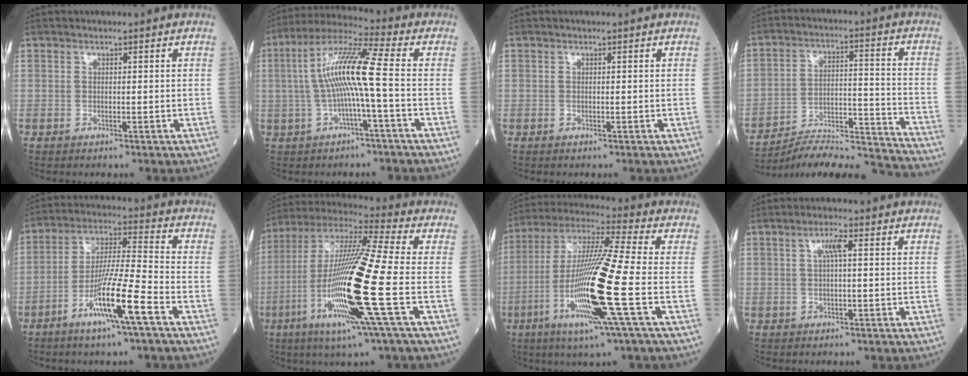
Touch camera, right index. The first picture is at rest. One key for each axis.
{"total": 10.6, "fx": -0.4, "fy": -0.5, "fz": 10.5, "tx": -0.207, "ty": 0.027, "tz": -0.009}
{"total": 0.0}
{"total": 19.6, "fx": -19.1, "fy": -0.7, "fz": 4.2, "tx": -0.061, "ty": 0.014, "tz": -0.281}
{"total": 11.6, "fx": -5.6, "fy": -0.5, "fz": 10.1, "tx": -0.195, "ty": -0.007, "tz": -0.105}
{"total": 20.7, "fx": -5.6, "fy": -0.4, "fz": 20.0, "tx": -0.424, "ty": -0.028, "tz": -0.116}
{"total": 18.4, "fx": -5.1, "fy": -0.8, "fz": 17.7, "tx": -0.369, "ty": -0.022, "tz": -0.107}
{"total": 2.3, "fx": 0.5, "fy": 0.2, "fz": 2.2, "tx": -0.044, "ty": 0.006, "tz": 0.010}